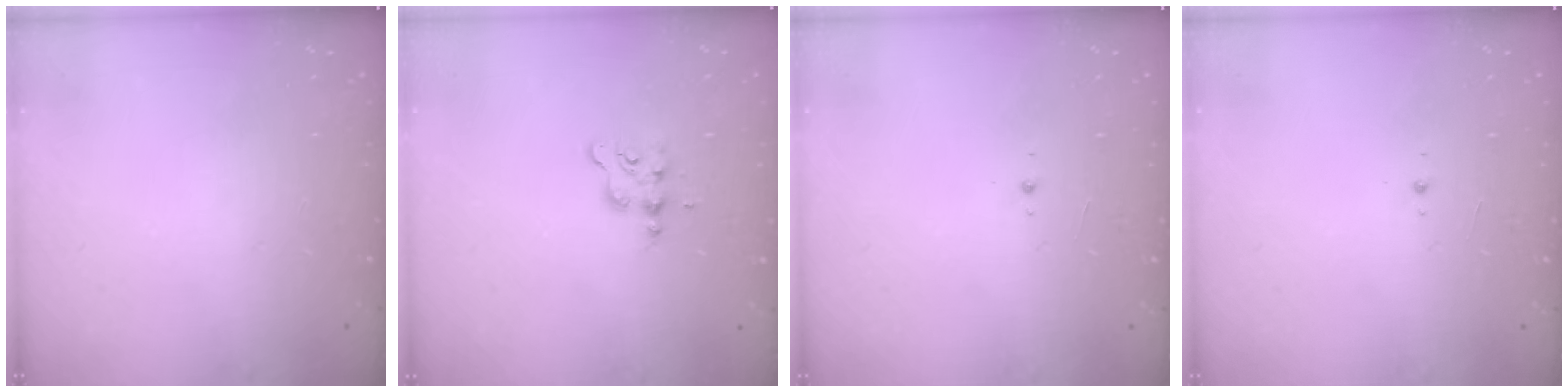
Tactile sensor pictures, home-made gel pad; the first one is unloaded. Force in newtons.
{"total": 2.7, "press": 2.6, "slide": 0.4}
{"total": 2.7, "press": 2.5, "slide": 0.8}
{"total": 2.7, "press": 2.5, "slide": 0.8}